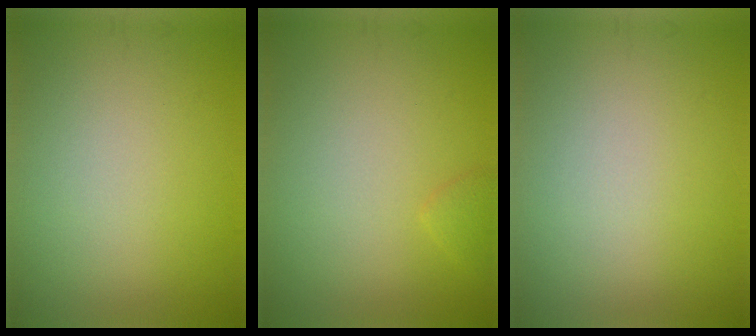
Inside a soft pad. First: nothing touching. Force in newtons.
{"total": 0.9, "press": 0.9, "slide": 0.1}
{"total": 0.0}